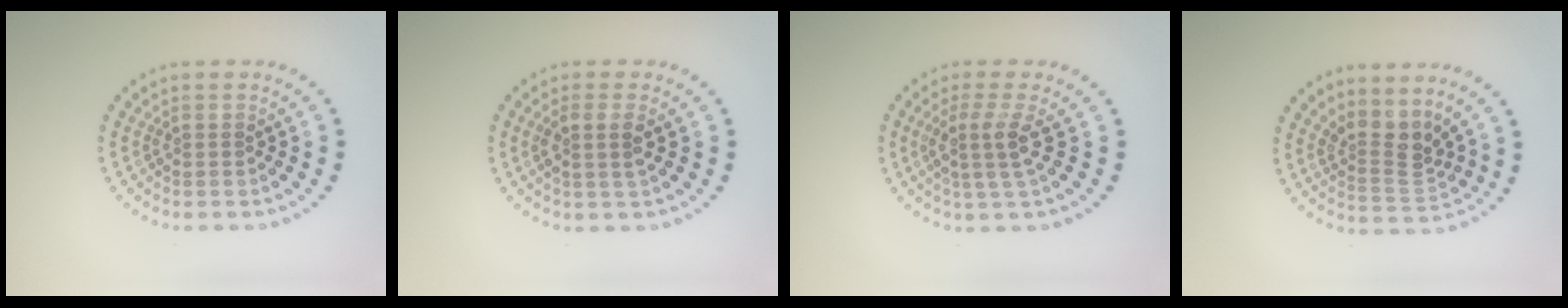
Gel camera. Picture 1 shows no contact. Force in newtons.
{"total": 2.1, "press": 1.8, "slide": 1.1}
{"total": 2.8, "press": 2.1, "slide": 1.8}
{"total": 3.2, "press": 2.2, "slide": 2.3}